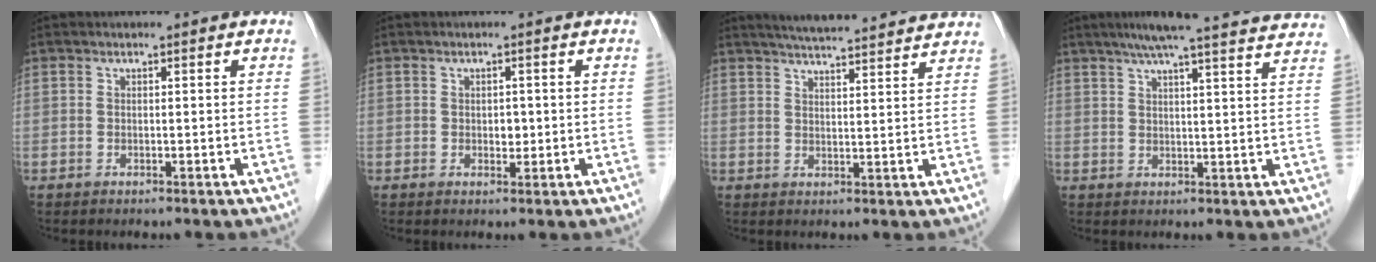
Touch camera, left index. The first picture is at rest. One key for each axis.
{"total": 1.4, "fx": 0.0, "fy": 1.0, "fz": 1.0, "tx": -0.016, "ty": 0.000, "tz": 0.002}
{"total": 13.6, "fx": 12.5, "fy": 0.7, "fz": 5.2, "tx": -0.083, "ty": 0.023, "tz": 0.162}
{"total": 20.8, "fx": 19.1, "fy": 0.3, "fz": 8.4, "tx": -0.118, "ty": 0.001, "tz": 0.232}